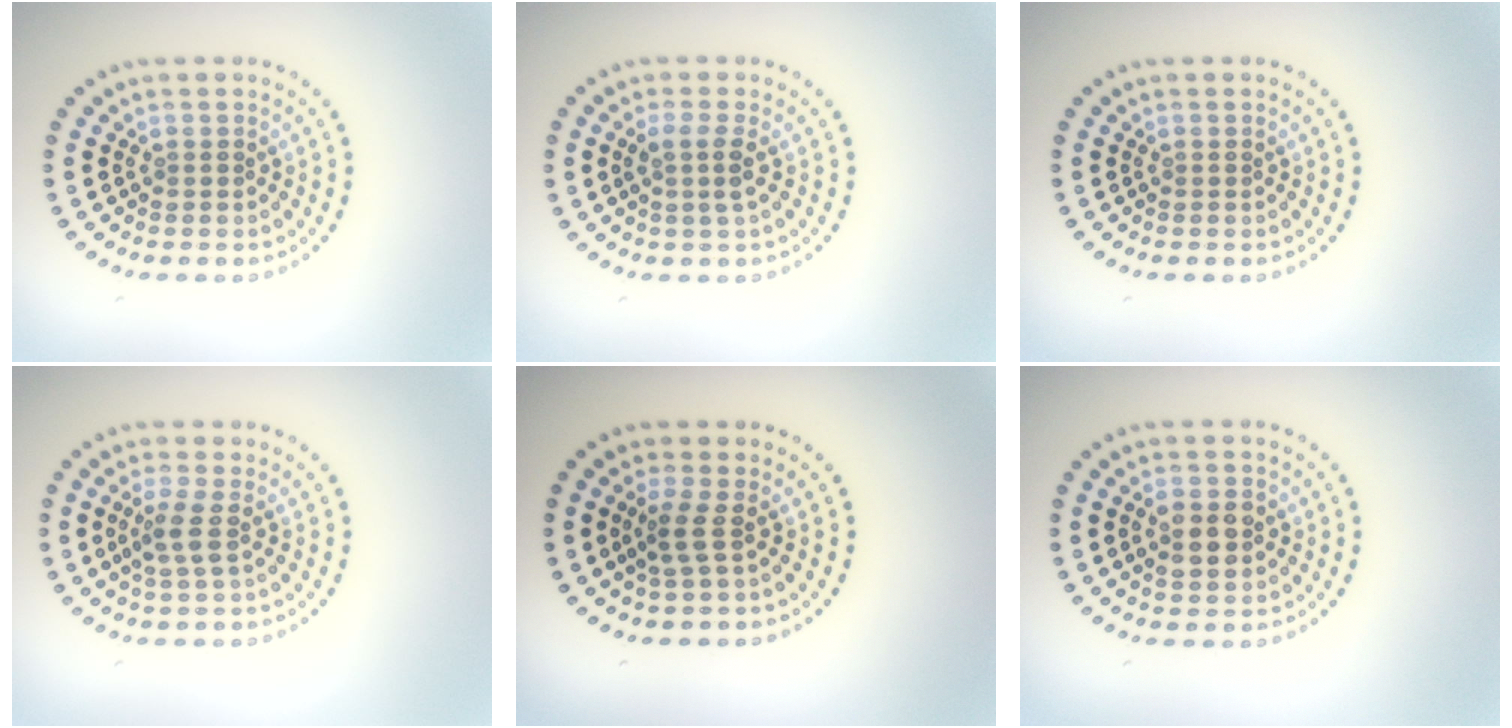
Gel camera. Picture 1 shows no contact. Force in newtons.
{"total": 1.9, "press": 1.5, "slide": 1.2}
{"total": 0.0}
{"total": 2.0, "press": 1.5, "slide": 1.3}
{"total": 1.9, "press": 1.3, "slide": 1.4}
{"total": 2.9, "press": 2.9, "slide": 0.1}